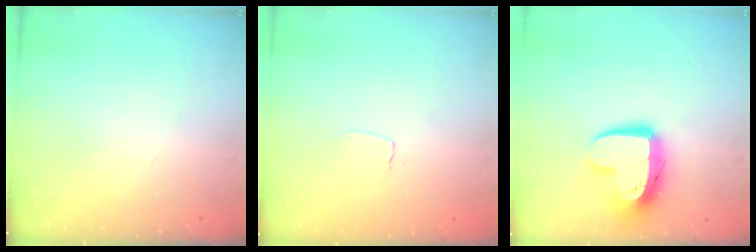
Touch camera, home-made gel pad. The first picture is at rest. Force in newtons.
{"total": 3.5, "press": 3.5, "slide": 0.2}
{"total": 14.3, "press": 14.3, "slide": 1.2}